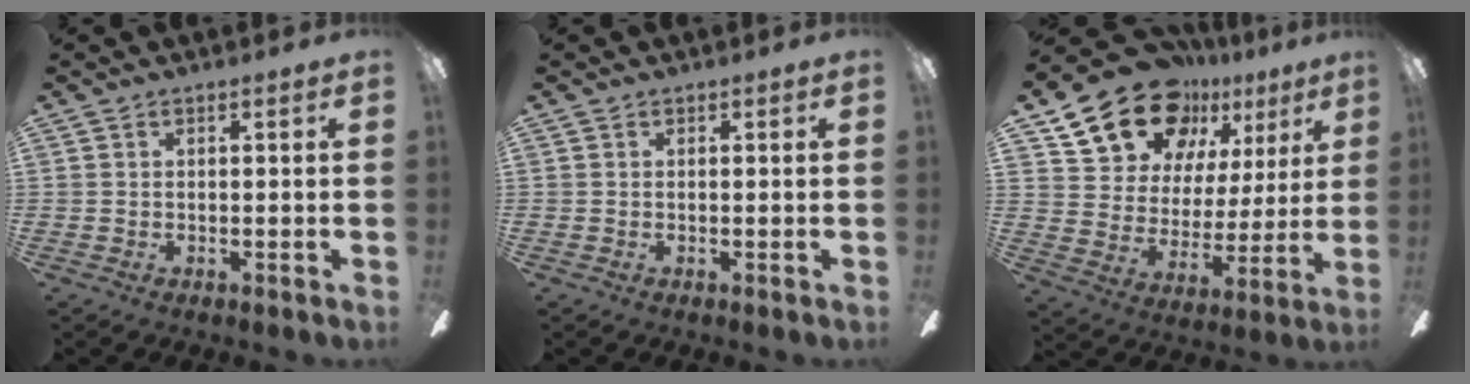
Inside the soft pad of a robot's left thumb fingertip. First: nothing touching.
{"total": 0.0}
{"total": 18.8, "force": [12.9, 11.6, 7.2], "torque": [-0.136, -0.077, 0.238]}